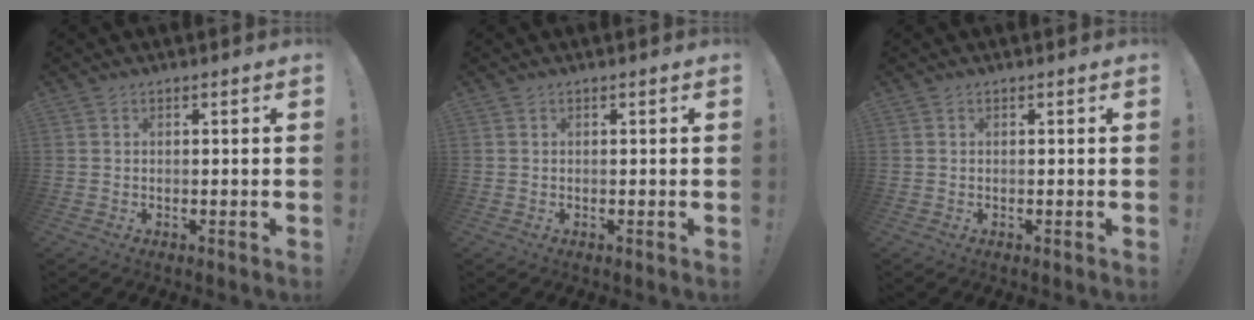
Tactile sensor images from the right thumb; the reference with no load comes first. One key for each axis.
{"total": 0.0}
{"total": 0.0}